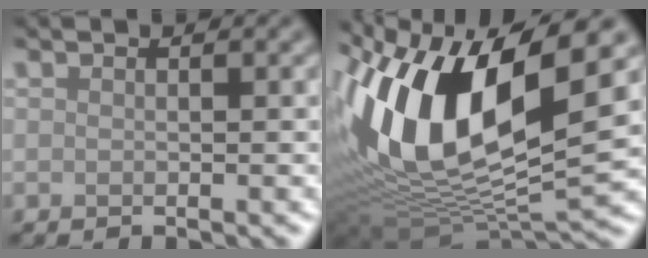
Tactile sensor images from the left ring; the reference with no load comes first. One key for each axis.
{"total": 16.5, "fx": 4.5, "fy": 7.4, "fz": 14.0, "tx": -0.282, "ty": 0.011, "tz": 0.072}